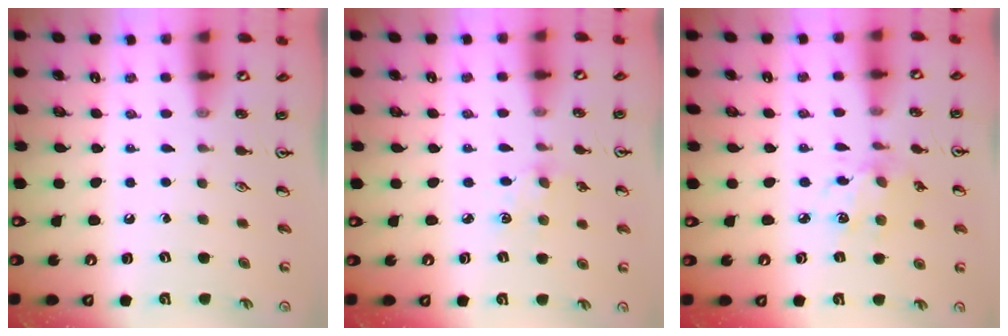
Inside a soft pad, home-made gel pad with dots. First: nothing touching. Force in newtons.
{"total": 4.1, "press": 4.1, "slide": 0.6}
{"total": 6.8, "press": 6.8, "slide": 0.5}